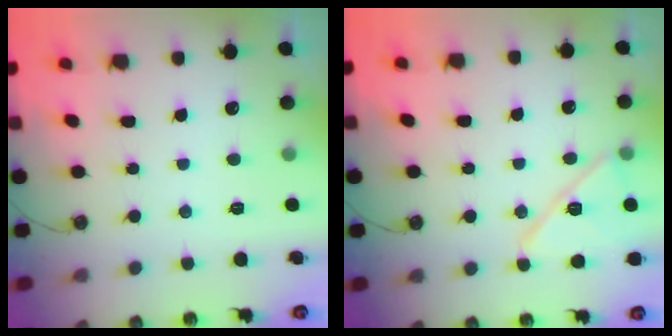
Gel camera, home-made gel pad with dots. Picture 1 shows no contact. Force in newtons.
{"total": 12.7, "press": 12.7, "slide": 0.7}